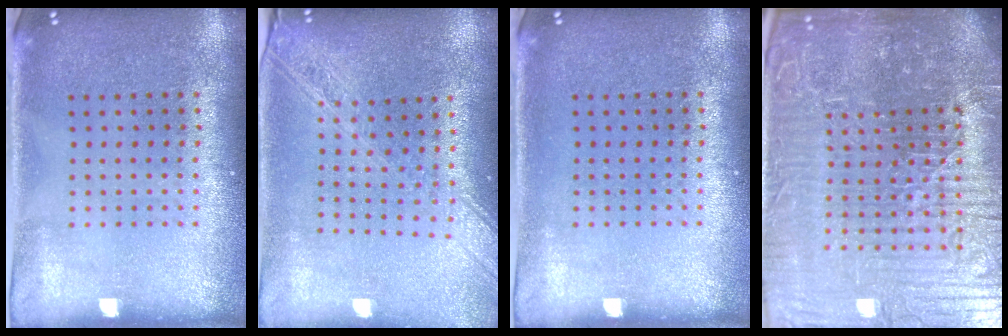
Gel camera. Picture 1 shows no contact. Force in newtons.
{"total": 2.2, "press": 1.9, "slide": 1.2}
{"total": 0.0}
{"total": 7.8, "press": 7.0, "slide": 3.5}